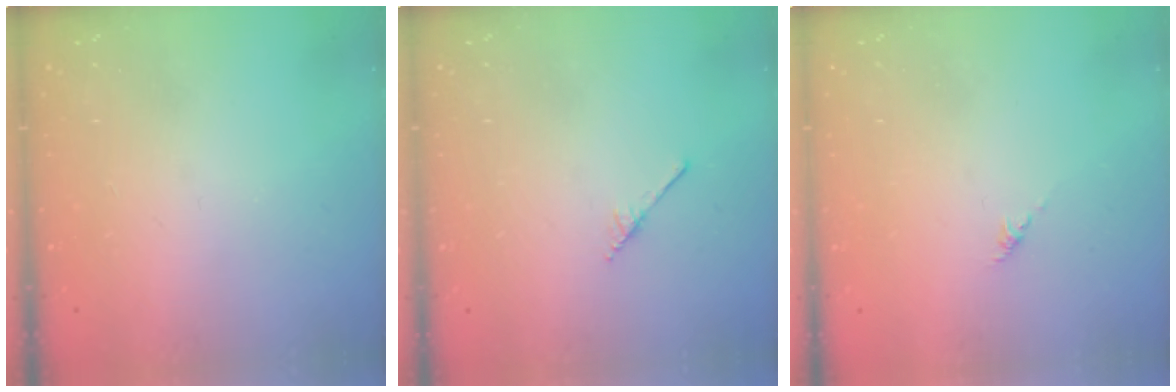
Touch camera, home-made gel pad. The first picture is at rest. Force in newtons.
{"total": 2.5, "press": 2.4, "slide": 0.3}
{"total": 0.6, "press": 0.4, "slide": 0.4}